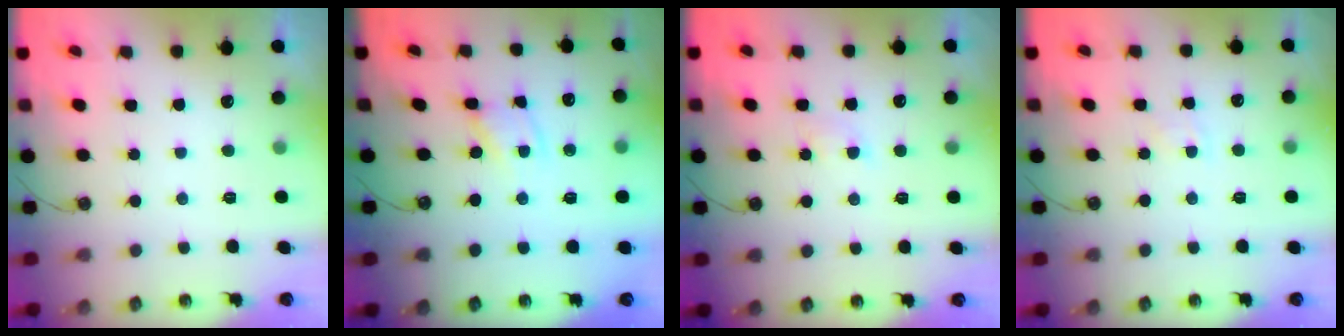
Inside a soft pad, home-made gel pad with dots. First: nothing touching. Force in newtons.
{"total": 3.0, "press": 3.0, "slide": 0.1}
{"total": 2.9, "press": 2.9, "slide": 0.6}
{"total": 3.4, "press": 3.4, "slide": 0.4}